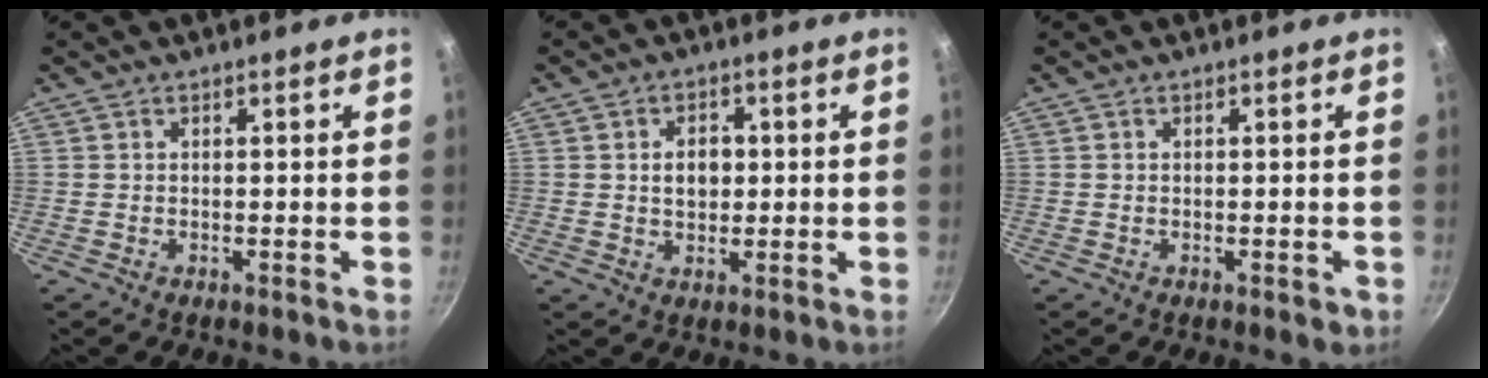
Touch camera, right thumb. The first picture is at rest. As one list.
[{"total": 5.2, "force": [0.6, 3.8, 3.5], "torque": [-0.035, 0.003, 0.008]}, {"total": 1.4, "force": [-0.4, 0.8, 1.0], "torque": [-0.010, 0.001, -0.005]}]